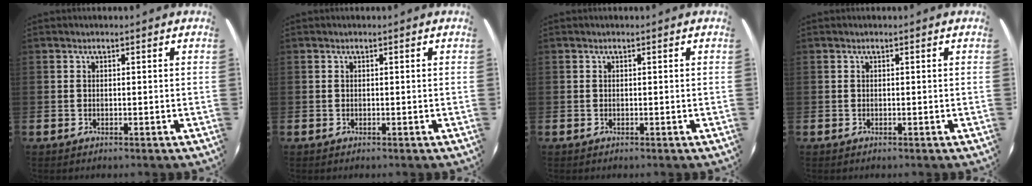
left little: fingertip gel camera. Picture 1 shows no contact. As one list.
[{"total": 0.0}, {"total": 0.0}, {"total": 0.0}]